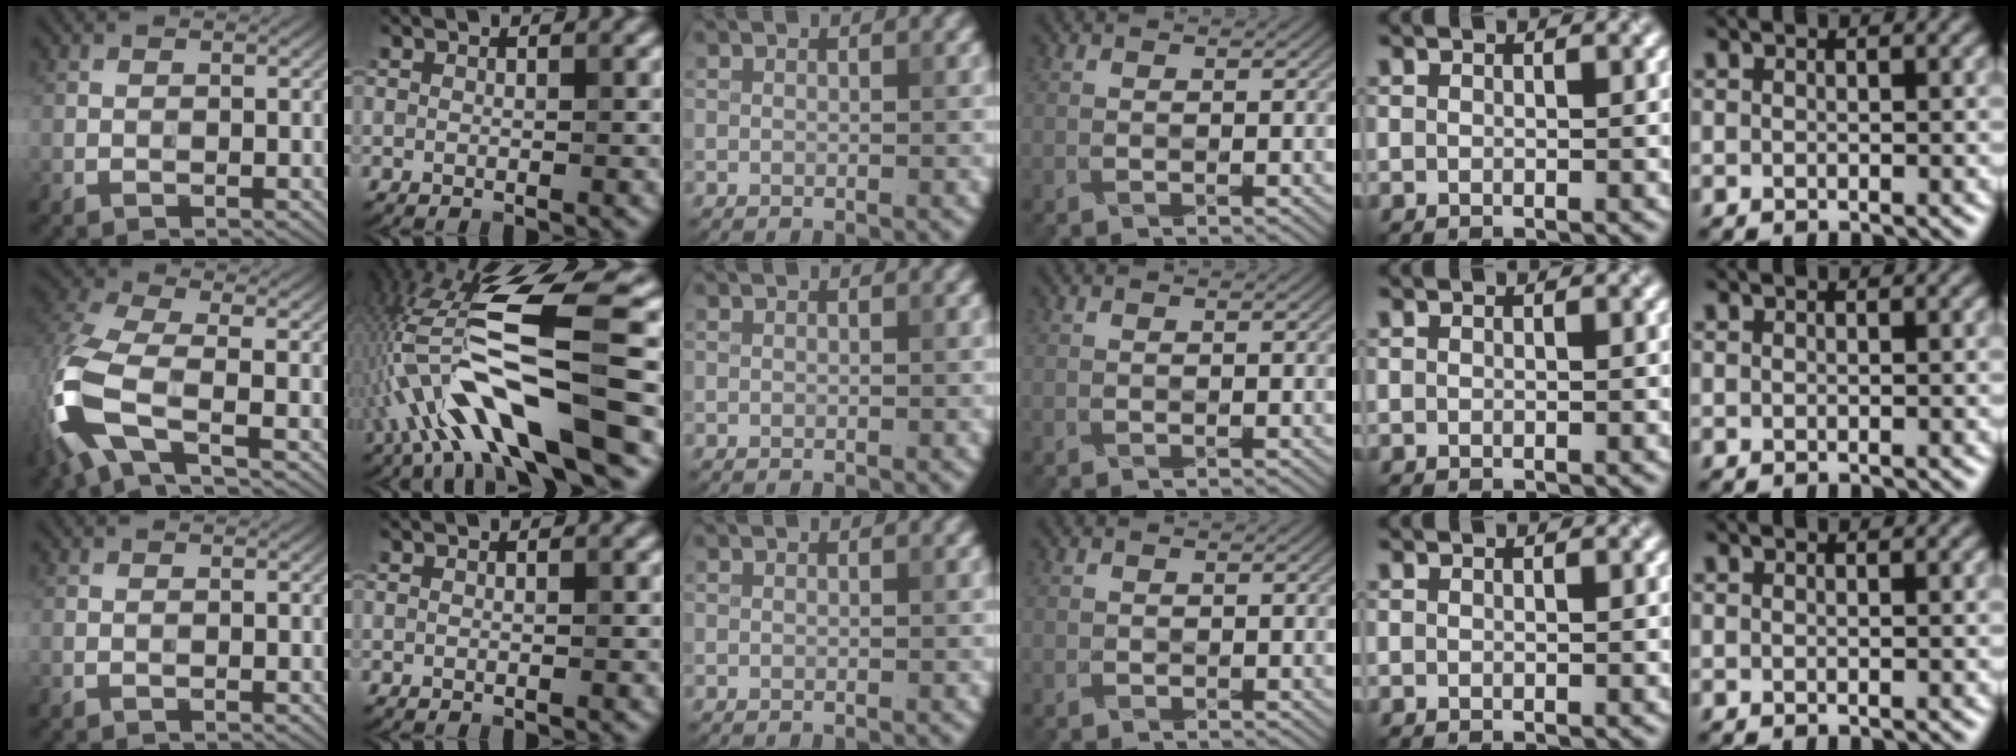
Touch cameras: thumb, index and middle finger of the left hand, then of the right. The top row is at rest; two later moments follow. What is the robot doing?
{"motion": "wrap", "object": "paper"}